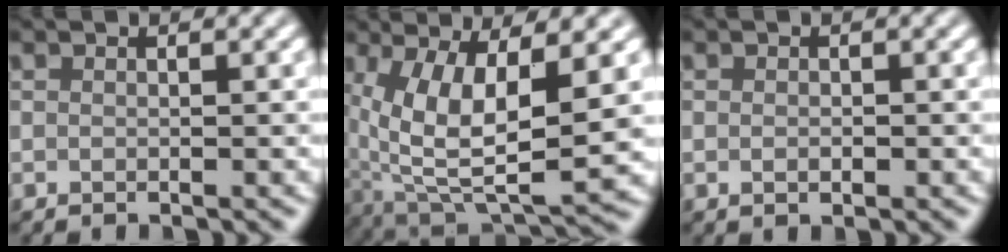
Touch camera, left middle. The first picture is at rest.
{"total": 9.7, "force": [1.1, 3.3, 9.0], "torque": [-0.182, -0.021, 0.027]}
{"total": 0.8, "force": [-0.1, 0.5, 0.6], "torque": [-0.010, -0.002, 0.000]}